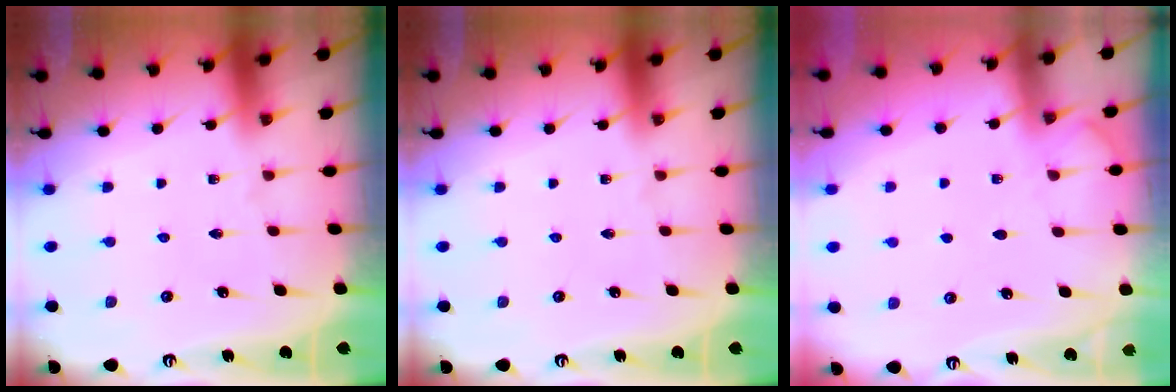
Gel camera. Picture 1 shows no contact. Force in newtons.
{"total": 0.0}
{"total": 5.5, "press": 5.5, "slide": 0.6}